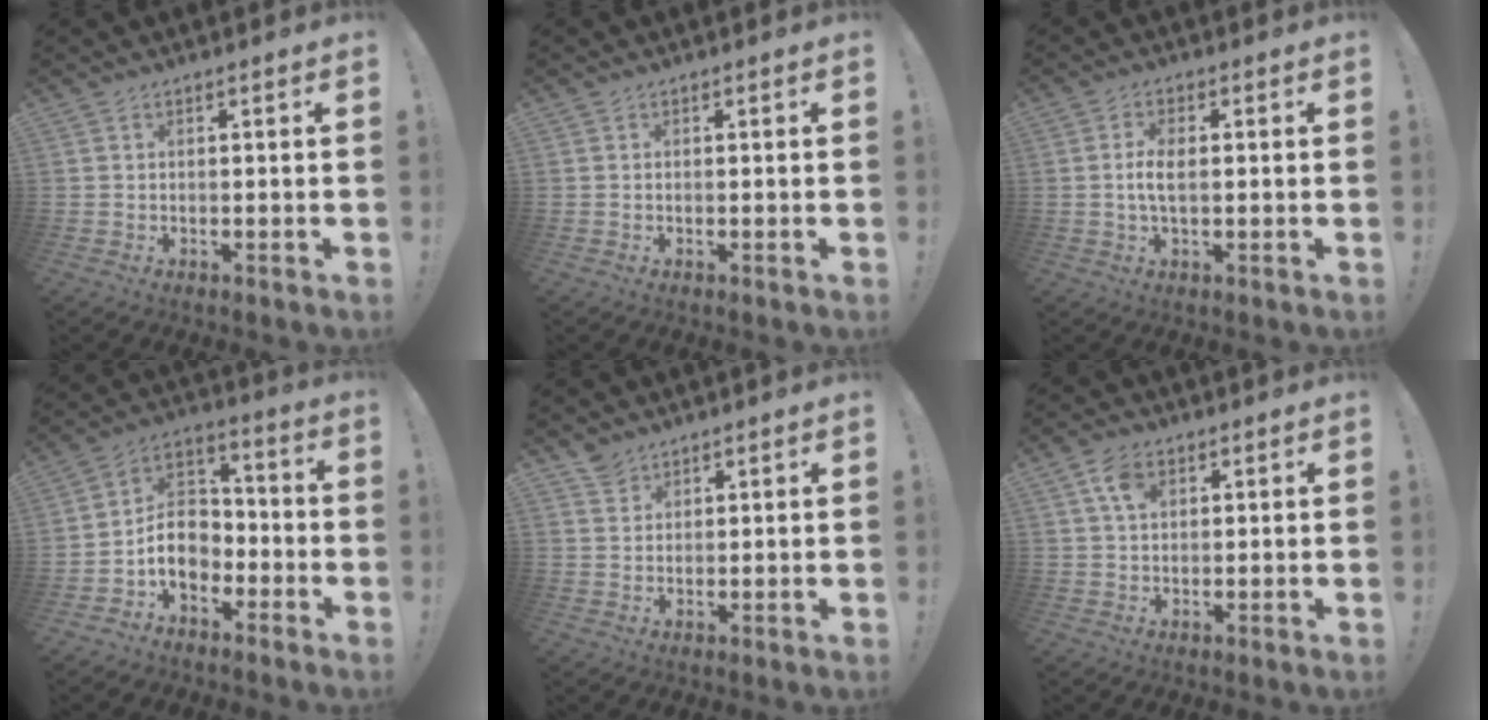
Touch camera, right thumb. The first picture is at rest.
{"total": 0.0}
{"total": 5.1, "force": [0.0, 2.4, 4.6], "torque": [-0.091, 0.003, -0.005]}
{"total": 11.4, "force": [-4.0, 8.9, 5.8], "torque": [-0.095, 0.028, -0.064]}
{"total": 3.6, "force": [3.0, 2.0, 0.5], "torque": [0.005, -0.017, 0.055]}
{"total": 5.8, "force": [2.3, 3.9, 3.6], "torque": [-0.052, 0.000, 0.042]}